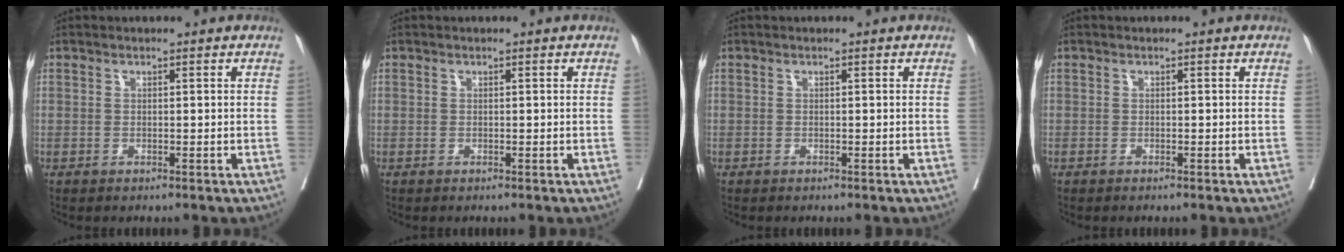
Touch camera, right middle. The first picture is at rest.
{"total": 0.0}
{"total": 0.0}
{"total": 0.6, "force": [-0.5, 0.0, 0.3], "torque": [-0.004, -0.002, -0.008]}